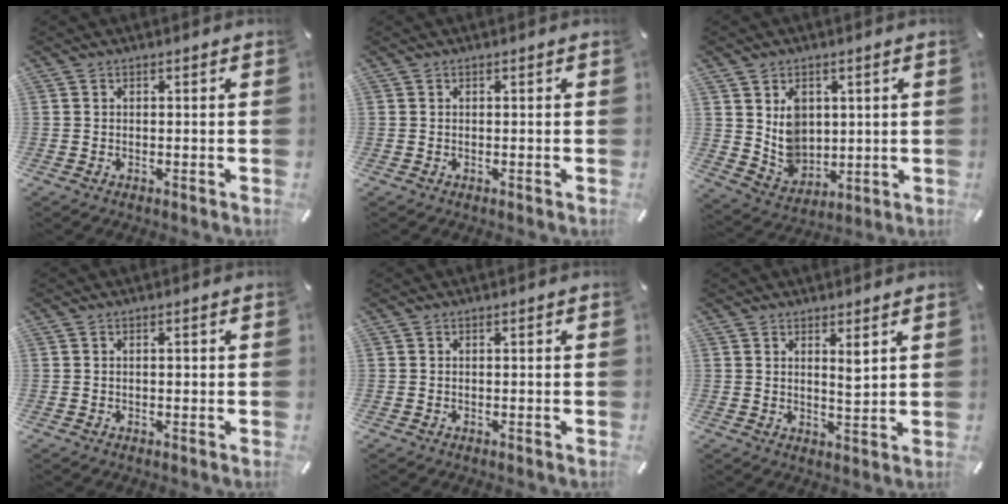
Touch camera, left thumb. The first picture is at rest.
{"total": 0.0}
{"total": 8.1, "force": [3.1, 7.0, 2.6], "torque": [-0.047, -0.016, 0.065]}
{"total": 0.8, "force": [0.0, 0.5, 0.6], "torque": [-0.013, 0.000, 0.000]}
{"total": 0.0}
{"total": 3.7, "force": [2.3, 0.9, 2.8], "torque": [-0.045, -0.014, 0.036]}